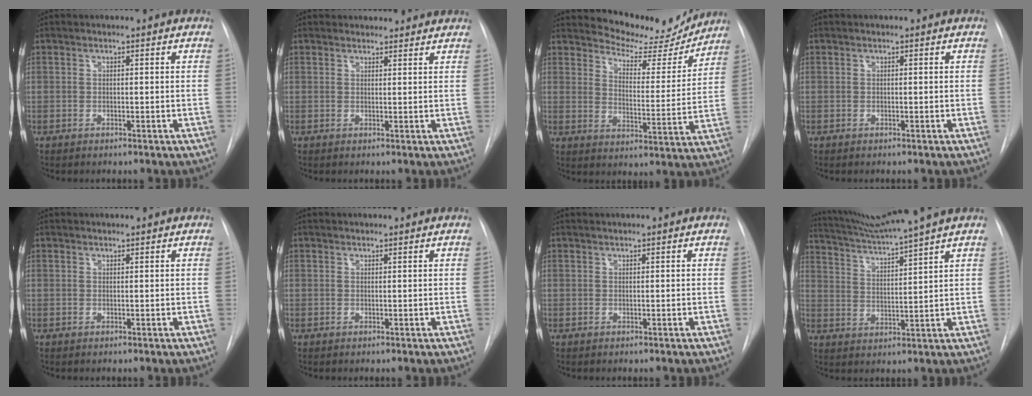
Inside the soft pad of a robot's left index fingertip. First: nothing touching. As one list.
[{"total": 5.3, "force": [5.0, 1.7, 0.4], "torque": [0.002, 0.018, 0.053]}, {"total": 12.3, "force": [11.8, 2.8, 1.6], "torque": [-0.022, -0.033, 0.158]}, {"total": 0.0}, {"total": 1.4, "force": [1.3, 0.2, 0.3], "torque": [-0.007, 0.018, 0.020]}, {"total": 1.8, "force": [1.8, 0.2, 0.3], "torque": [-0.008, 0.019, 0.025]}, {"total": 0.5, "force": [0.5, -0.2, 0.2], "torque": [-0.005, 0.005, 0.013]}, {"total": 10.6, "force": [9.4, -2.9, 3.9], "torque": [-0.079, -0.010, 0.163]}]